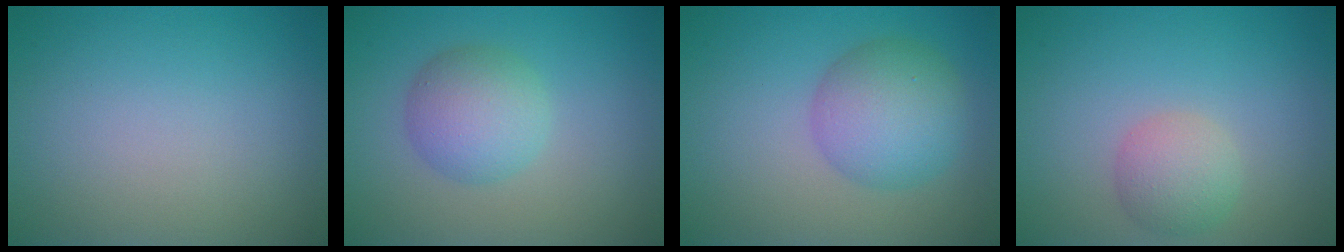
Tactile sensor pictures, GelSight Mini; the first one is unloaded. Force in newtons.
{"total": 4.1, "press": 4.1, "slide": 0.1}
{"total": 5.5, "press": 5.5, "slide": 0.1}
{"total": 2.8, "press": 2.8, "slide": 0.2}